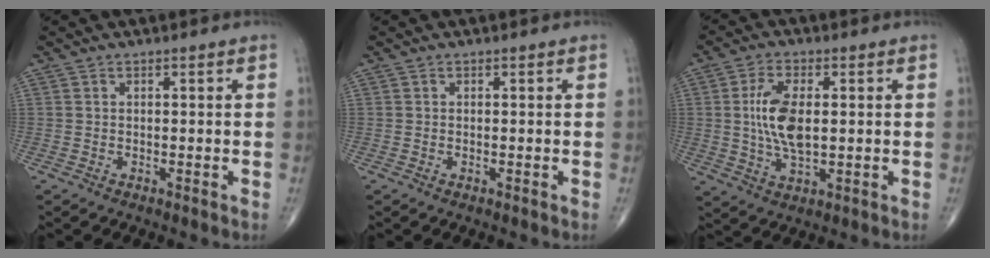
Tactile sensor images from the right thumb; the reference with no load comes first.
{"total": 0.0}
{"total": 9.4, "force": [0.8, 4.4, 8.2], "torque": [-0.165, -0.006, 0.018]}